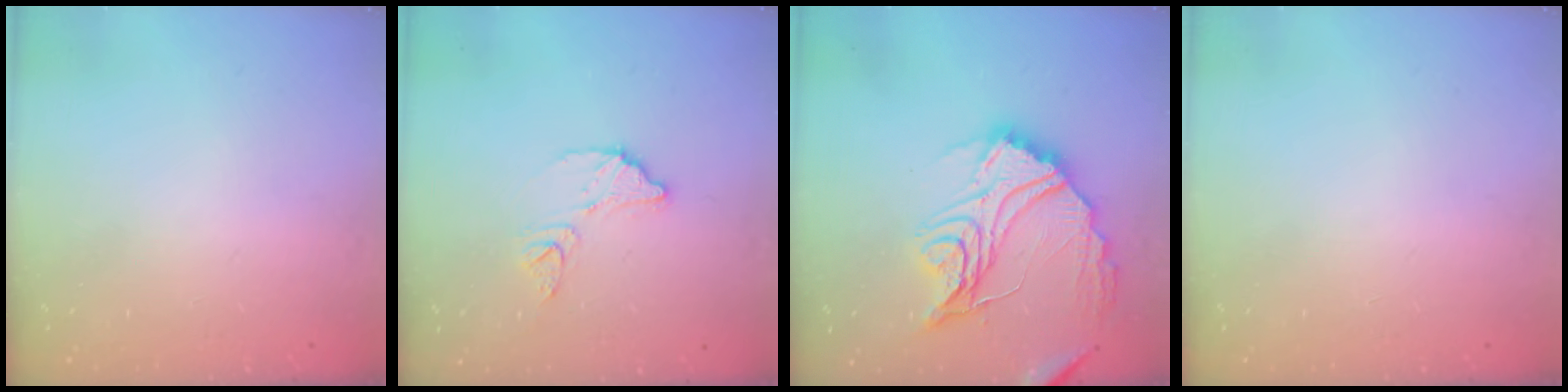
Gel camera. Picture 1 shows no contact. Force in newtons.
{"total": 10.7, "press": 10.6, "slide": 0.7}
{"total": 23.7, "press": 23.6, "slide": 2.1}
{"total": 0.0}